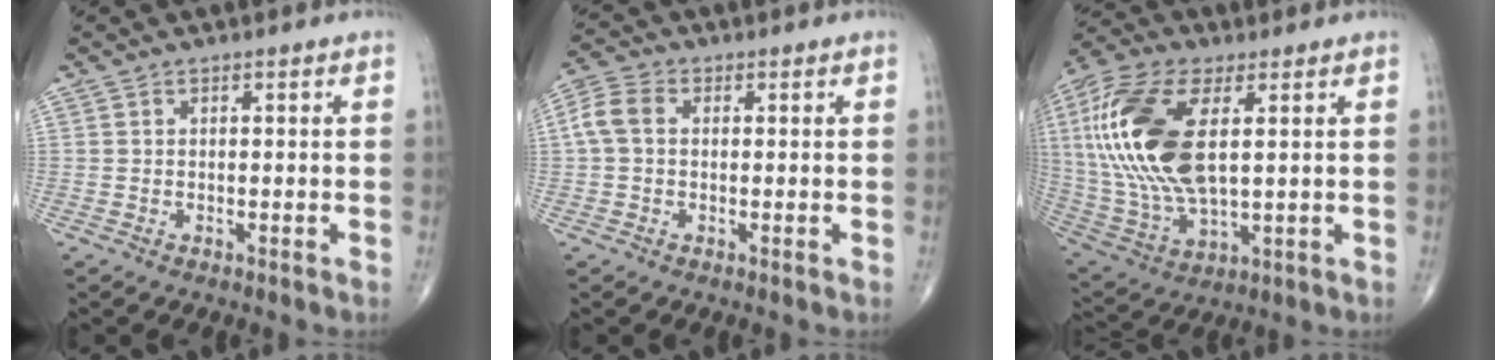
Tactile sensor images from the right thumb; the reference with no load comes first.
{"total": 5.3, "force": [0.5, 3.9, 3.6], "torque": [-0.085, 0.018, 0.004]}
{"total": 22.5, "force": [4.3, 10.9, 19.2], "torque": [-0.420, -0.011, 0.080]}